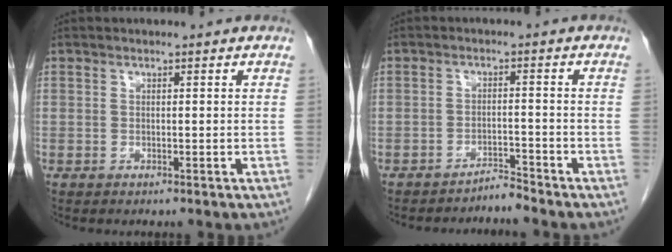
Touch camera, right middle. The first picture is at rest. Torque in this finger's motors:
{"motor_torque": [0.18, -0.16, 0.01, 0.00]}